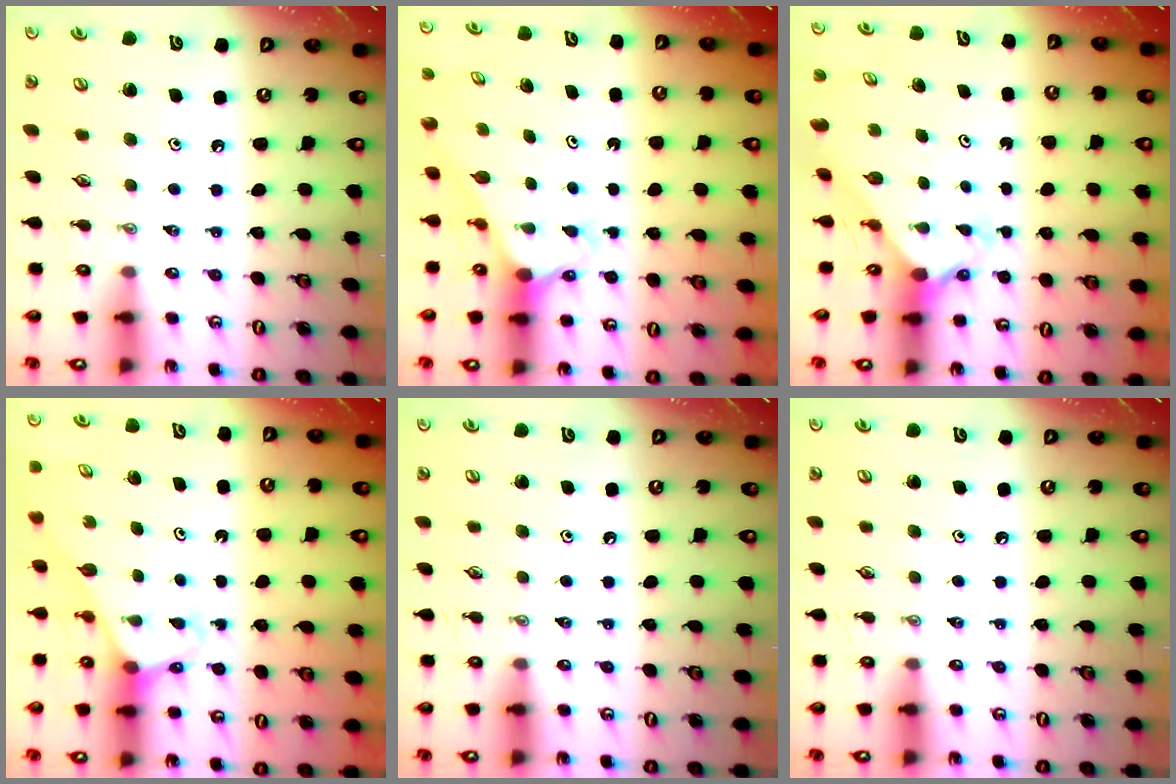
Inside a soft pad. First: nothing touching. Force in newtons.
{"total": 2.2, "press": 2.2, "slide": 0.2}
{"total": 2.4, "press": 2.3, "slide": 0.3}
{"total": 3.1, "press": 3.1, "slide": 0.2}
{"total": 0.0}
{"total": 0.0}